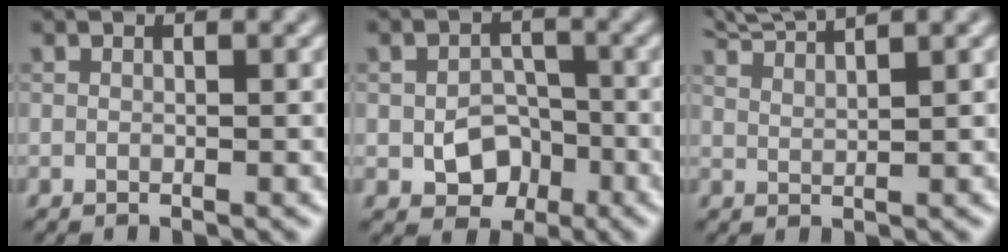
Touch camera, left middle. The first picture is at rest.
{"total": 4.0, "force": [-1.4, 3.0, 2.2], "torque": [-0.032, -0.004, -0.020]}
{"total": 4.3, "force": [3.9, 0.4, 1.7], "torque": [-0.025, 0.011, 0.065]}